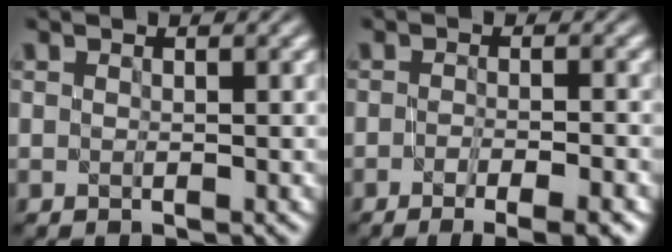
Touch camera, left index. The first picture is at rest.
{"total": 5.4, "force": [-3.2, 1.5, 4.0], "torque": [-0.048, -0.005, -0.035]}